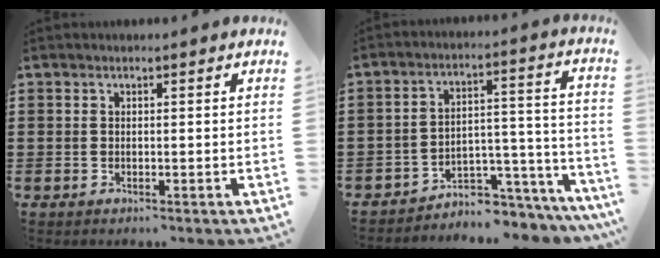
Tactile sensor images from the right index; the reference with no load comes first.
{"total": 4.3, "force": [-4.0, 1.2, 0.7], "torque": [-0.017, 0.004, -0.084]}